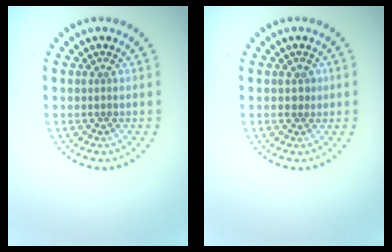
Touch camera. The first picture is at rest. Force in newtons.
{"total": 1.1, "press": 0.9, "slide": 0.5}